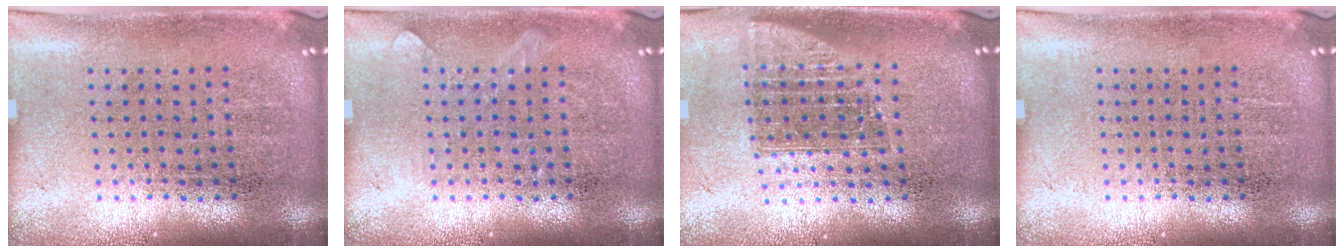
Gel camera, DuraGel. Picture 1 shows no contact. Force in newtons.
{"total": 0.6, "press": 0.6, "slide": 0.1}
{"total": 1.5, "press": 1.2, "slide": 1.0}
{"total": 0.0}